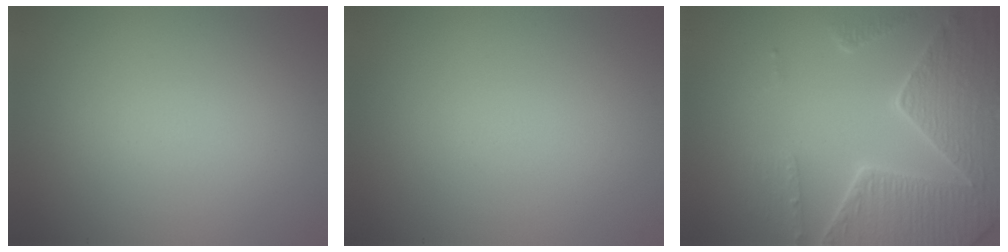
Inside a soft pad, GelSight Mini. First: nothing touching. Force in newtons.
{"total": 0.0}
{"total": 7.3, "press": 5.7, "slide": 4.6}